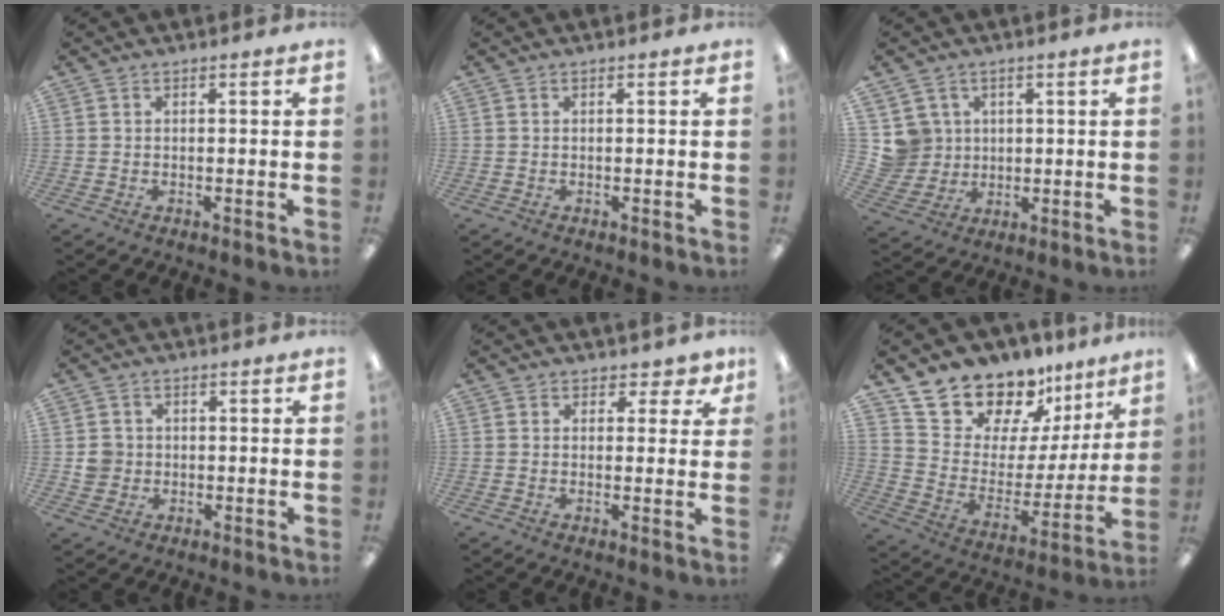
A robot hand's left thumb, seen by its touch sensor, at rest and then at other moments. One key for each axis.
{"total": 0.0}
{"total": 6.9, "fx": 2.6, "fy": 6.4, "fz": -0.2, "tx": -0.012, "ty": -0.002, "tz": 0.057}
{"total": 3.9, "fx": 0.0, "fy": 3.9, "fz": 0.8, "tx": -0.004, "ty": 0.003, "tz": -0.002}
{"total": 3.2, "fx": 1.8, "fy": 2.5, "fz": 1.0, "tx": 0.001, "ty": -0.007, "tz": 0.029}
{"total": 17.2, "fx": 15.1, "fy": 7.6, "fz": 3.2, "tx": -0.076, "ty": -0.130, "tz": 0.278}